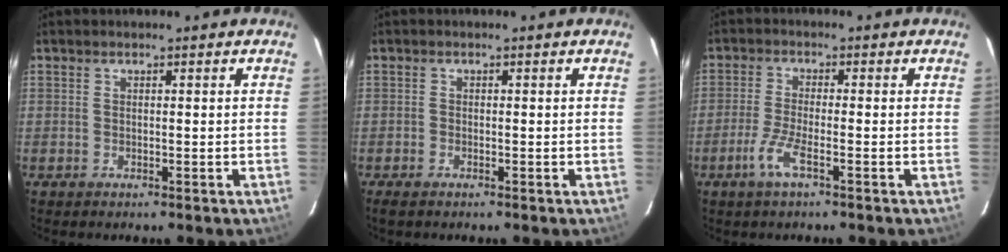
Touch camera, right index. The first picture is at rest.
{"total": 1.5, "force": [-1.2, 0.6, 0.7], "torque": [-0.018, -0.005, -0.026]}
{"total": 4.8, "force": [-2.7, 0.5, 3.9], "torque": [-0.092, -0.008, -0.055]}